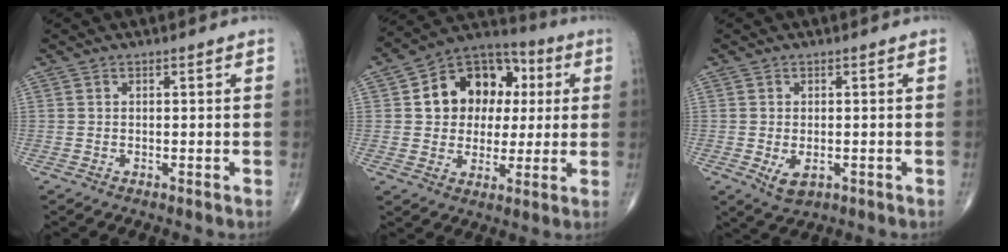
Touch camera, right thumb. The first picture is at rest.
{"total": 15.7, "force": [3.1, 12.1, 9.6], "torque": [-0.099, 0.017, 0.043]}
{"total": 3.7, "force": [-1.1, 2.2, 2.8], "torque": [-0.042, -0.005, -0.009]}